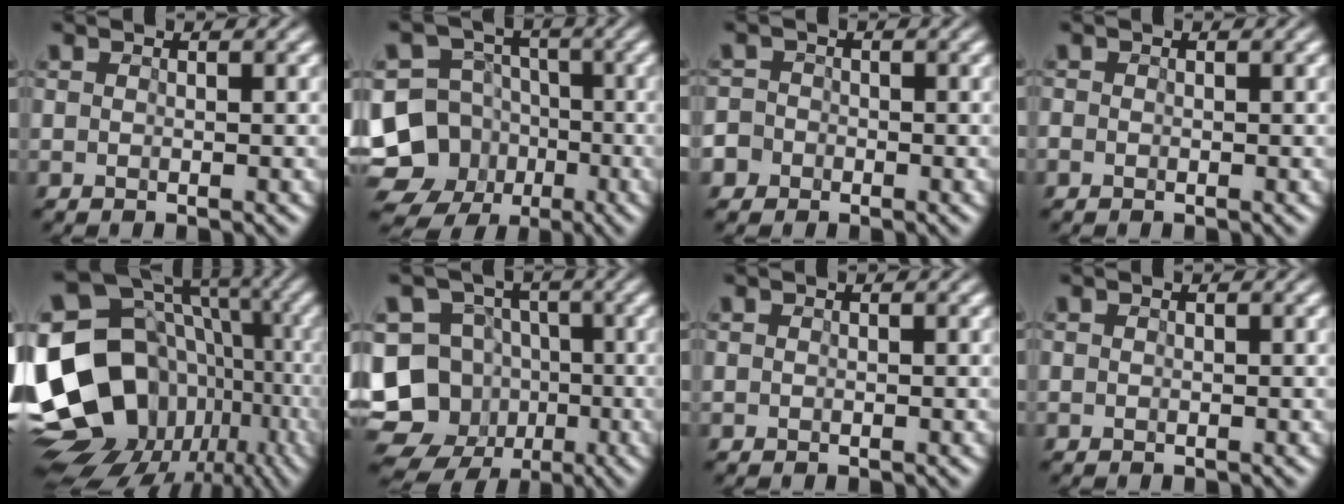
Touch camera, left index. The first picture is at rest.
{"total": 10.0, "force": [-4.5, 8.4, 3.0], "torque": [-0.081, -0.015, -0.081]}
{"total": 5.1, "force": [-3.0, 4.0, 0.7], "torque": [-0.026, -0.006, -0.064]}
{"total": 0.8, "force": [-0.5, 0.7, 0.3], "torque": [-0.006, 0.008, -0.012]}
{"total": 19.1, "force": [-4.4, 15.2, 10.7], "torque": [-0.234, -0.001, -0.034]}
{"total": 11.9, "force": [-4.2, 10.3, 4.2], "torque": [-0.114, -0.009, -0.065]}
{"total": 0.0}
{"total": 0.0}